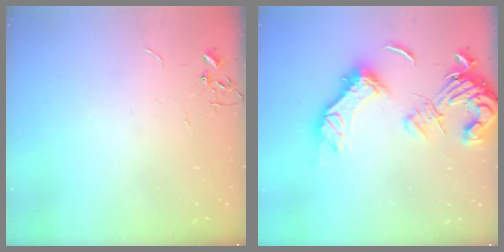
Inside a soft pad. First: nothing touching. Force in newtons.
{"total": 17.9, "press": 17.8, "slide": 2.3}